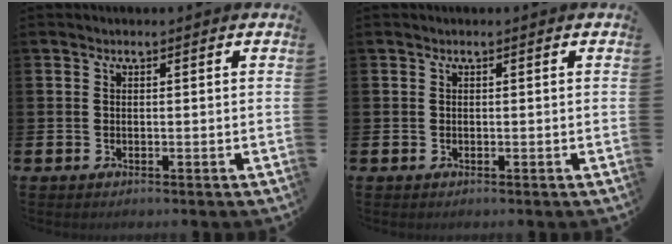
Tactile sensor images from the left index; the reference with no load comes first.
{"total": 0.0}